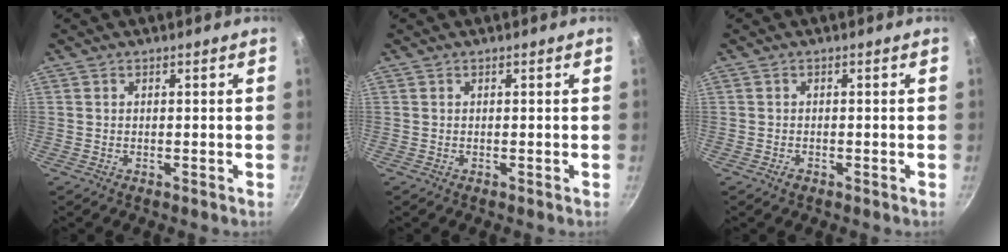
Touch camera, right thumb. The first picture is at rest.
{"total": 0.0}
{"total": 1.3, "force": [-0.8, 0.8, 0.6], "torque": [-0.010, 0.004, -0.014]}